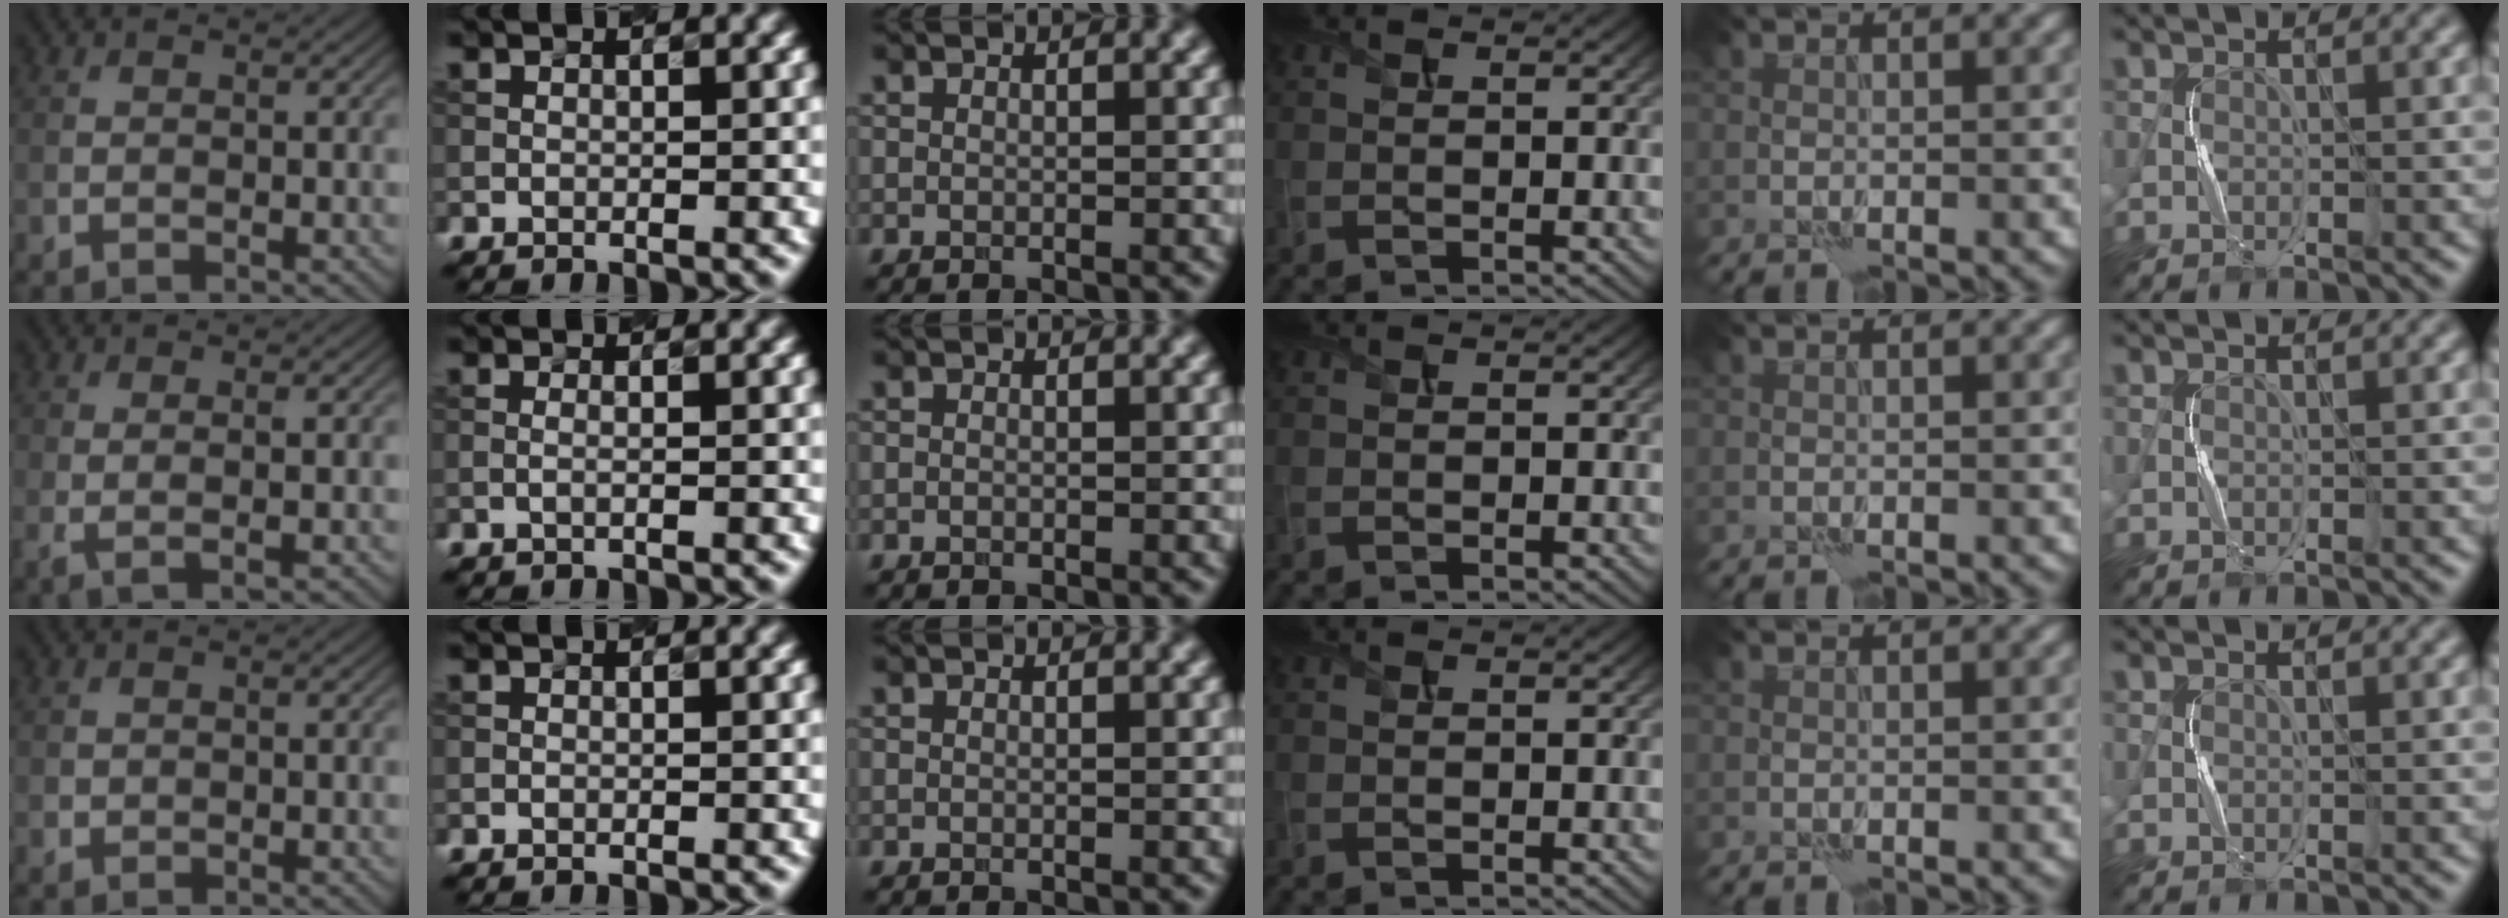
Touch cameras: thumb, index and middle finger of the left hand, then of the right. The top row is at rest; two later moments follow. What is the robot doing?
{"motion": "squeeze", "object": "sponge"}